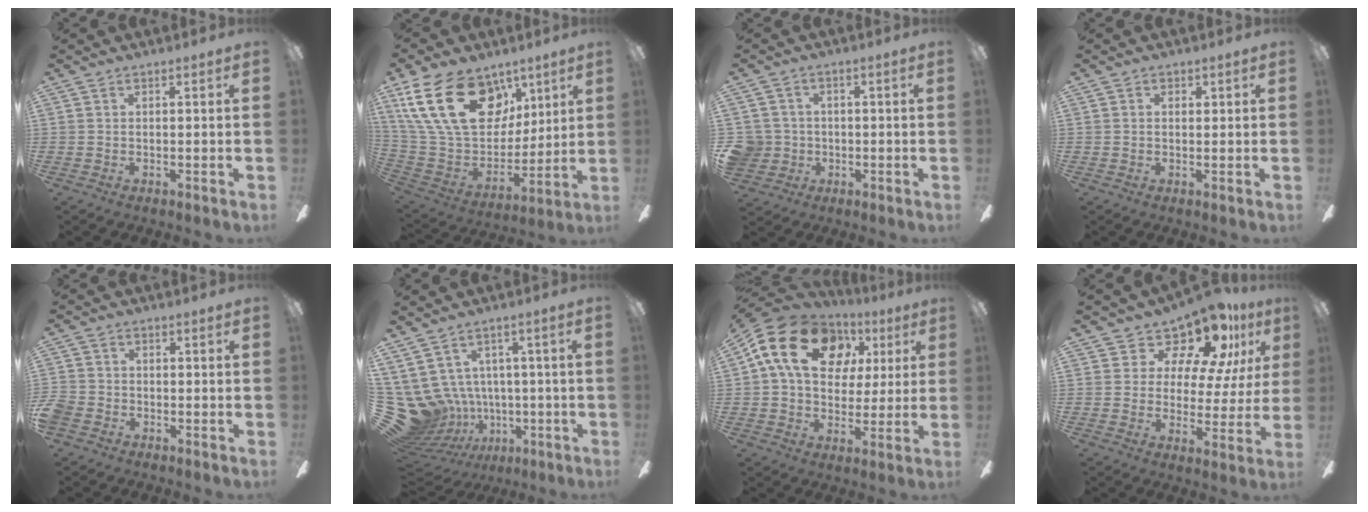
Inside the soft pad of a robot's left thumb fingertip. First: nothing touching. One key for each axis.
{"total": 26.8, "fx": 11.8, "fy": 17.4, "fz": 16.7, "tx": -0.332, "ty": -0.044, "tz": 0.214}
{"total": 6.3, "fx": -0.5, "fy": 6.1, "fz": 1.5, "tx": -0.060, "ty": 0.010, "tz": -0.009}
{"total": 0.8, "fx": 0.3, "fy": 0.6, "fz": 0.4, "tx": 0.001, "ty": 0.002, "tz": 0.002}
{"total": 3.6, "fx": -1.9, "fy": 2.7, "fz": 1.5, "tx": -0.033, "ty": 0.010, "tz": -0.038}
{"total": 11.5, "fx": 0.0, "fy": 11.0, "fz": 3.5, "tx": -0.139, "ty": -0.010, "tz": 0.026}
{"total": 18.4, "fx": 6.7, "fy": 13.6, "fz": 10.4, "tx": -0.176, "ty": -0.002, "tz": 0.125}
{"total": 13.6, "fx": 10.8, "fy": 6.1, "fz": 5.6, "tx": -0.099, "ty": -0.082, "tz": 0.190}